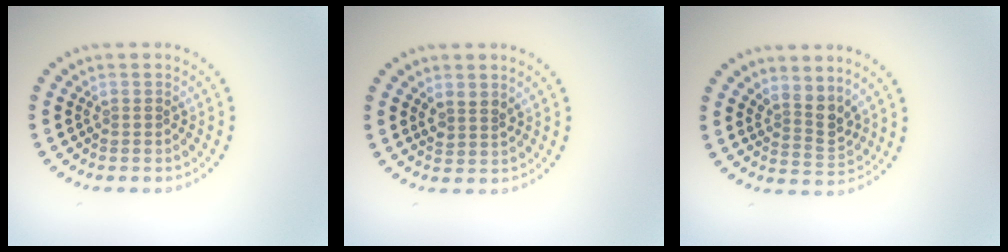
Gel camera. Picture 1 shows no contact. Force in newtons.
{"total": 1.6, "press": 1.3, "slide": 0.9}
{"total": 2.7, "press": 2.0, "slide": 1.8}